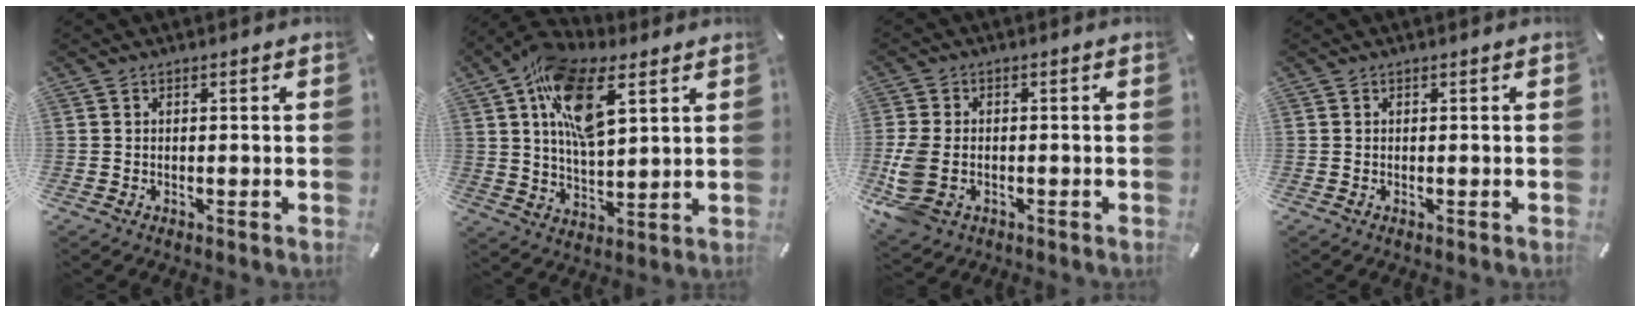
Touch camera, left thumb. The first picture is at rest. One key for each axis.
{"total": 15.5, "fx": 7.2, "fy": 7.7, "fz": 11.4, "tx": -0.203, "ty": -0.010, "tz": 0.128}
{"total": 8.0, "fx": -1.6, "fy": 5.6, "fz": 5.4, "tx": -0.128, "ty": 0.003, "tz": -0.025}
{"total": 0.0}